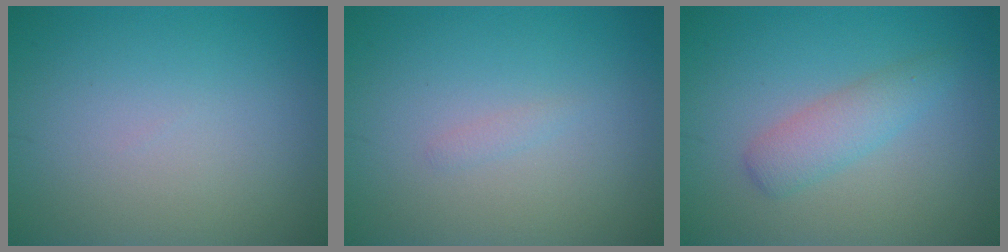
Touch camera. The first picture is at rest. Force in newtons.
{"total": 0.5, "press": 0.5, "slide": 0.0}
{"total": 2.6, "press": 2.6, "slide": 0.1}